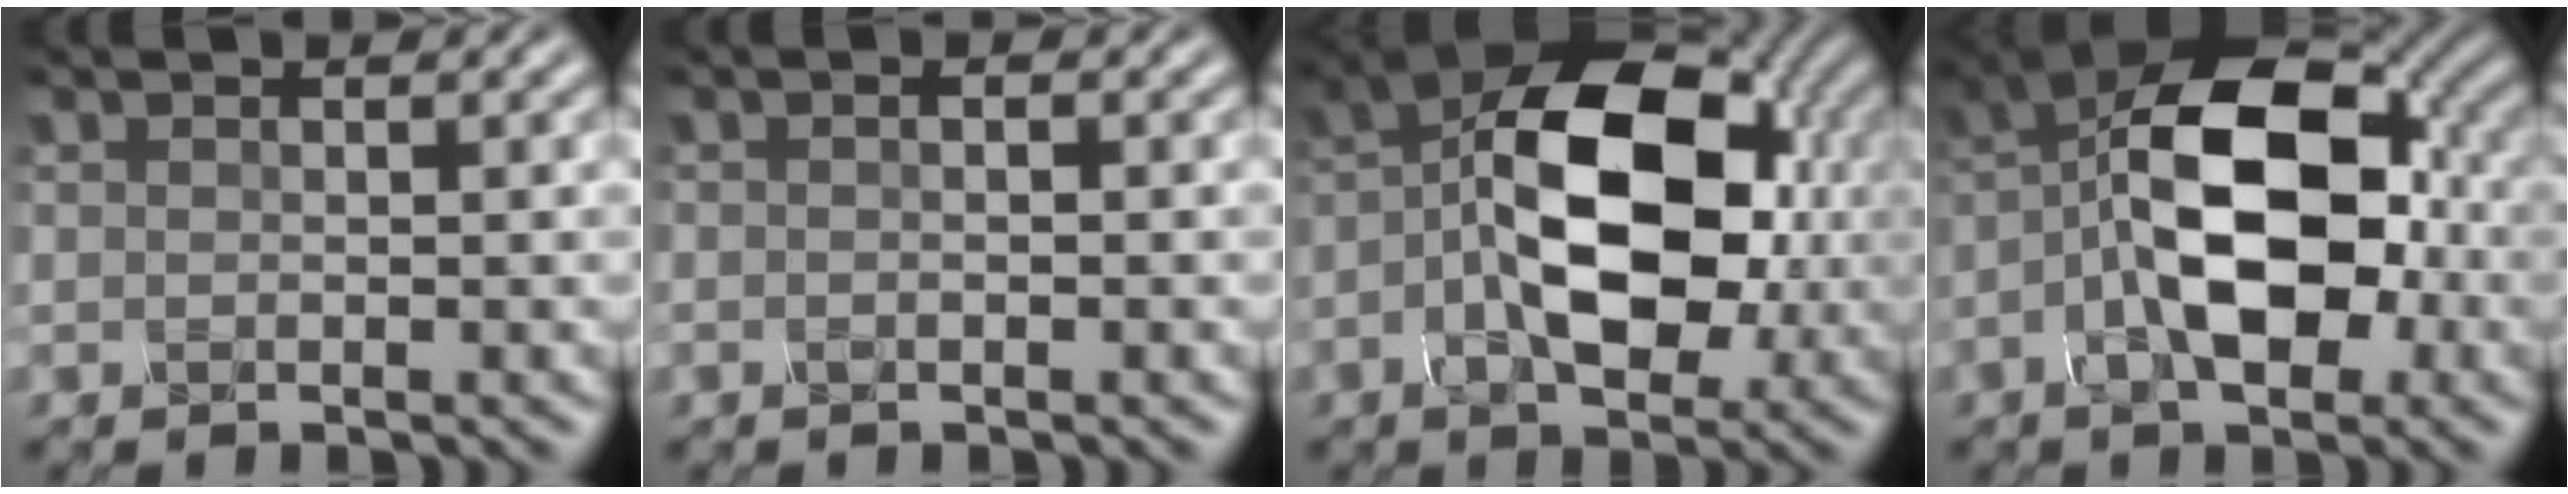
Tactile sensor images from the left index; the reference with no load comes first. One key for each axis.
{"total": 1.1, "fx": 0.0, "fy": 0.4, "fz": 1.1, "tx": -0.005, "ty": -0.012, "tz": -0.010}
{"total": 11.1, "fx": -0.6, "fy": 6.1, "fz": 9.3, "tx": -0.145, "ty": 0.013, "tz": -0.020}
{"total": 10.8, "fx": -1.8, "fy": 5.2, "fz": 9.2, "tx": -0.151, "ty": 0.017, "tz": -0.041}